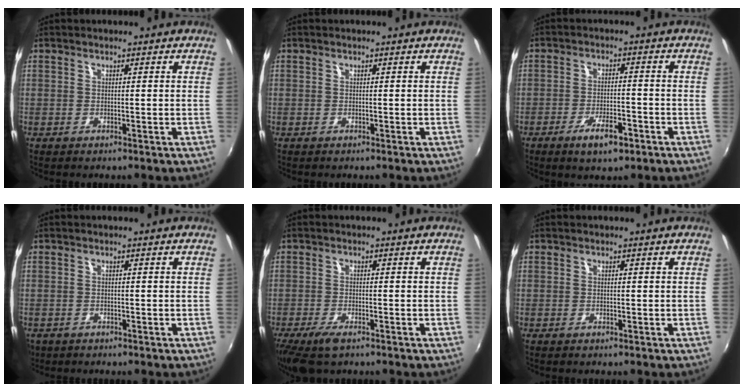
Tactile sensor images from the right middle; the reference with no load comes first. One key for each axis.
{"total": 0.0}
{"total": 6.5, "fx": -3.8, "fy": 2.0, "fz": 4.8, "tx": -0.103, "ty": -0.007, "tz": -0.059}
{"total": 2.9, "fx": -1.6, "fy": 2.1, "fz": 1.2, "tx": -0.030, "ty": -0.009, "tz": -0.023}
{"total": 6.0, "fx": -4.1, "fy": 1.9, "fz": 3.9, "tx": -0.097, "ty": -0.024, "tz": -0.075}
{"total": 0.0}